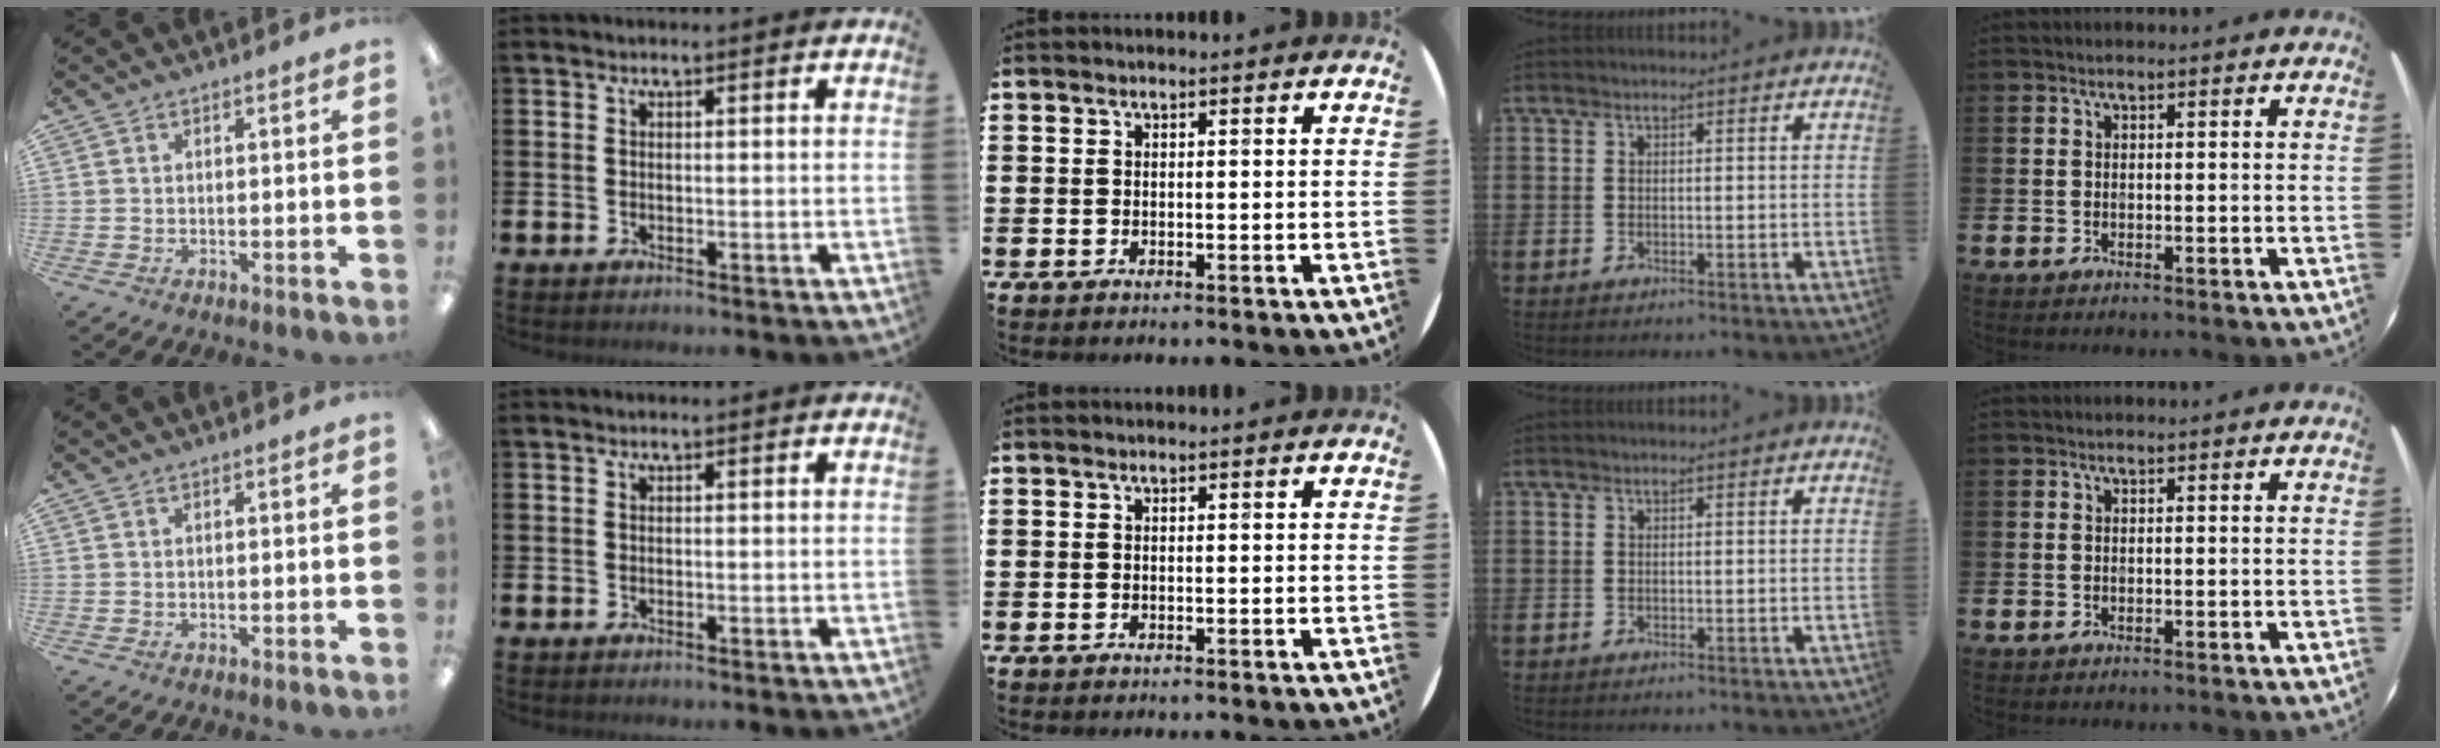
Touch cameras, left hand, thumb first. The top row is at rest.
{}